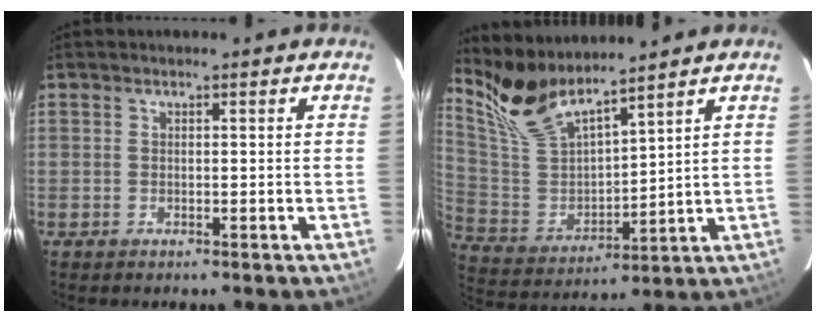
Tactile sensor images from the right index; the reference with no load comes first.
{"total": 13.5, "force": [11.6, 4.5, 5.3], "torque": [-0.123, -0.005, 0.245]}